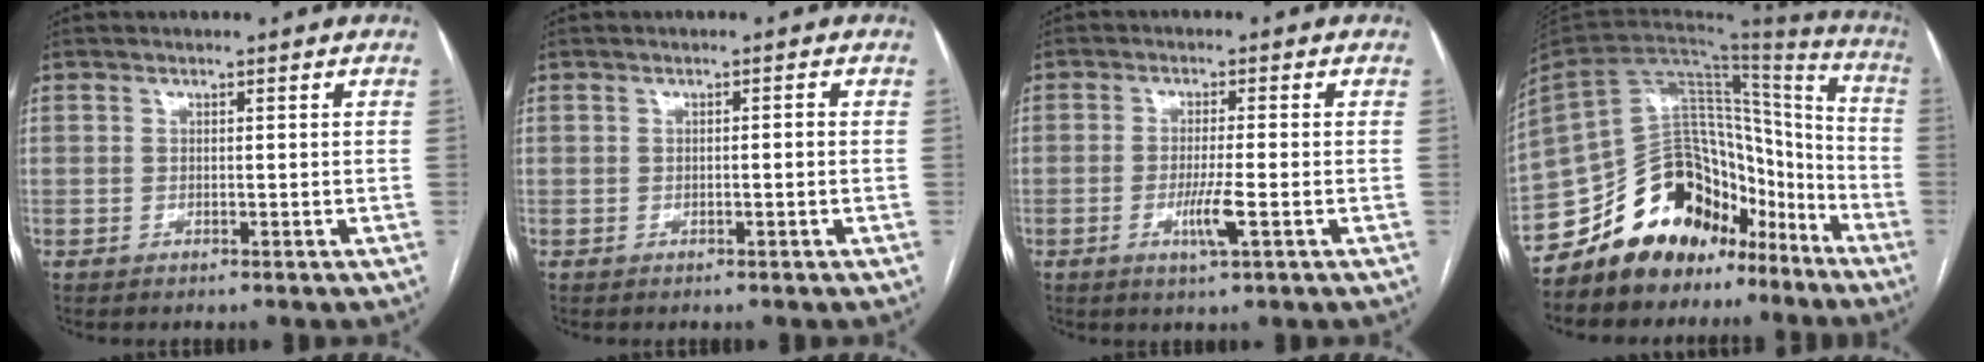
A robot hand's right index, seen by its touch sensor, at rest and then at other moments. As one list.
[{"total": 0.7, "force": [-0.1, 0.2, 0.7], "torque": [-0.010, 0.002, -0.001]}, {"total": 4.4, "force": [-1.5, -0.2, 4.1], "torque": [-0.081, -0.010, -0.028]}, {"total": 20.1, "force": [-14.6, 11.4, 7.8], "torque": [-0.128, 0.083, -0.233]}]